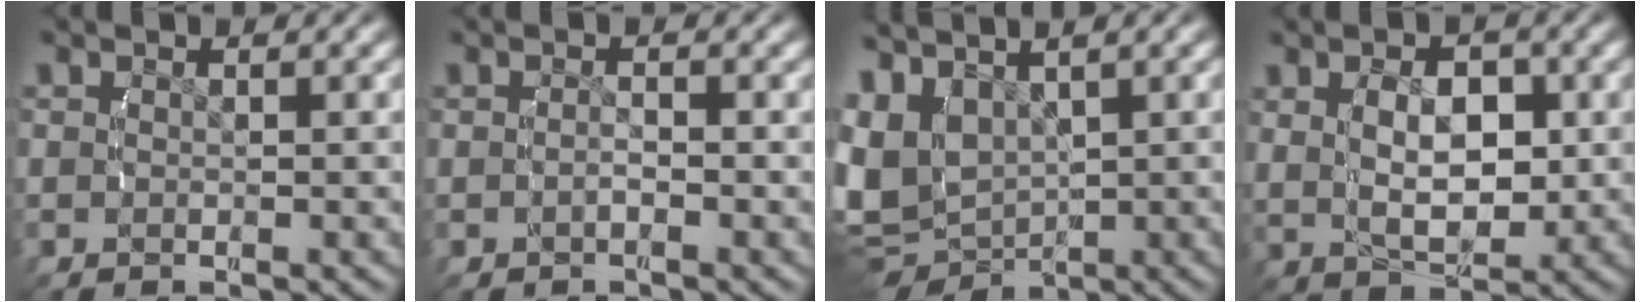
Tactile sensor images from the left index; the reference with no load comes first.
{"total": 0.8, "force": [-0.4, 0.1, 0.7], "torque": [-0.014, 0.000, -0.007]}
{"total": 8.8, "force": [0.2, 7.5, 4.6], "torque": [-0.136, -0.046, 0.020]}
{"total": 5.4, "force": [0.8, 3.0, 4.4], "torque": [-0.070, -0.009, 0.023]}